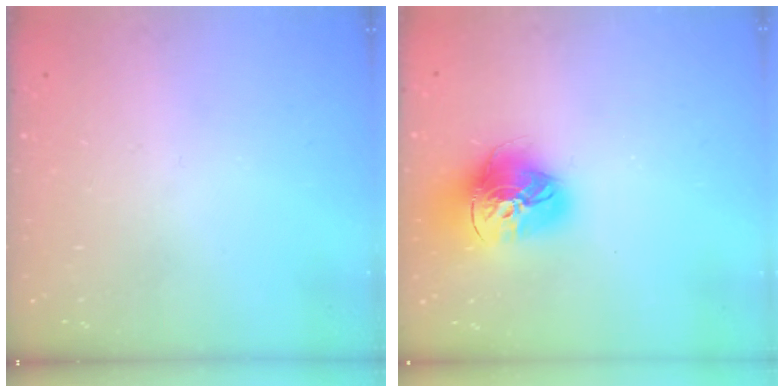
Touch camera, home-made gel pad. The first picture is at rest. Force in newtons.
{"total": 17.9, "press": 17.9, "slide": 1.6}